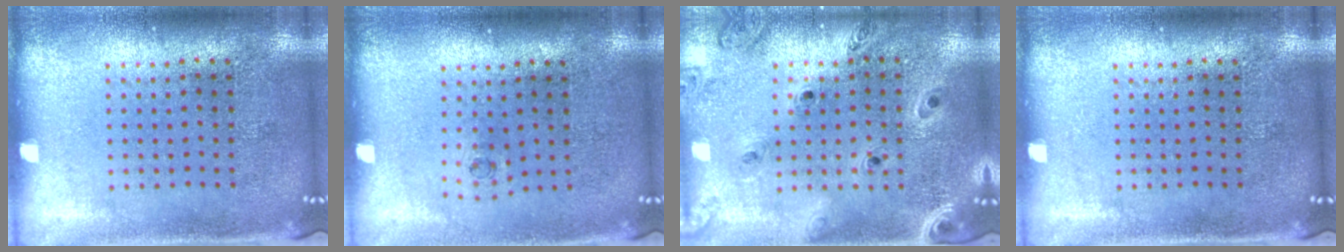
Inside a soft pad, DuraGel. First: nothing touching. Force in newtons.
{"total": 0.5, "press": 0.2, "slide": 0.4}
{"total": 1.3, "press": 1.3, "slide": 0.1}
{"total": 0.0}